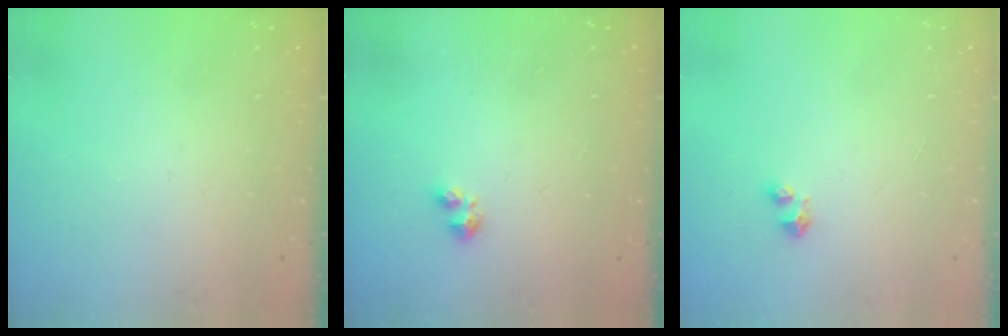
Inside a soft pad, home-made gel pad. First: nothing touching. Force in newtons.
{"total": 2.2, "press": 2.2, "slide": 0.4}
{"total": 3.5, "press": 3.4, "slide": 0.5}